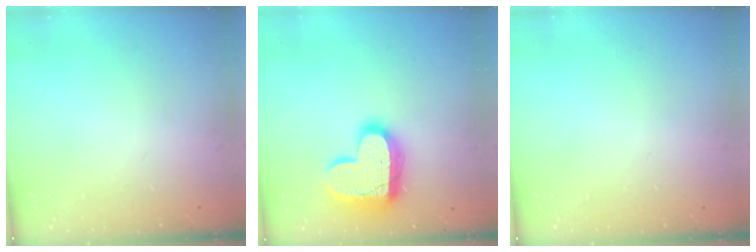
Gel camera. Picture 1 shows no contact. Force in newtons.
{"total": 18.0, "press": 17.9, "slide": 1.3}
{"total": 0.0}